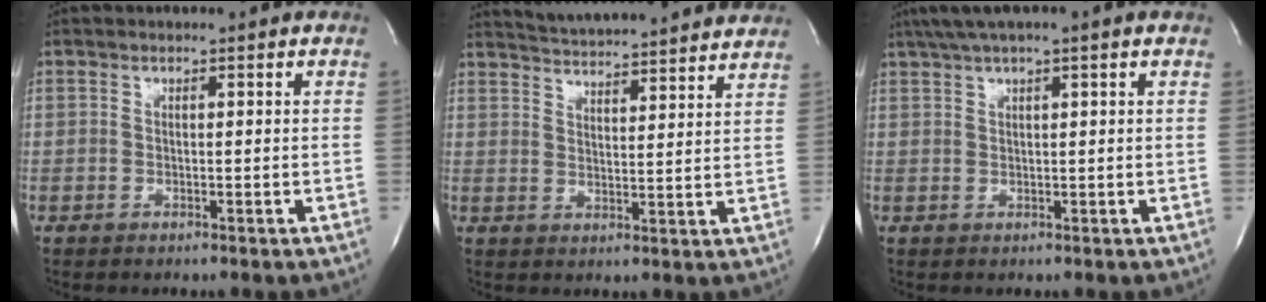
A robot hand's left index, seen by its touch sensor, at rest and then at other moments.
{"total": 19.6, "force": [18.4, 1.5, 6.5], "torque": [-0.108, 0.004, 0.243]}
{"total": 6.1, "force": [4.2, -0.3, 4.4], "torque": [-0.078, 0.032, 0.071]}